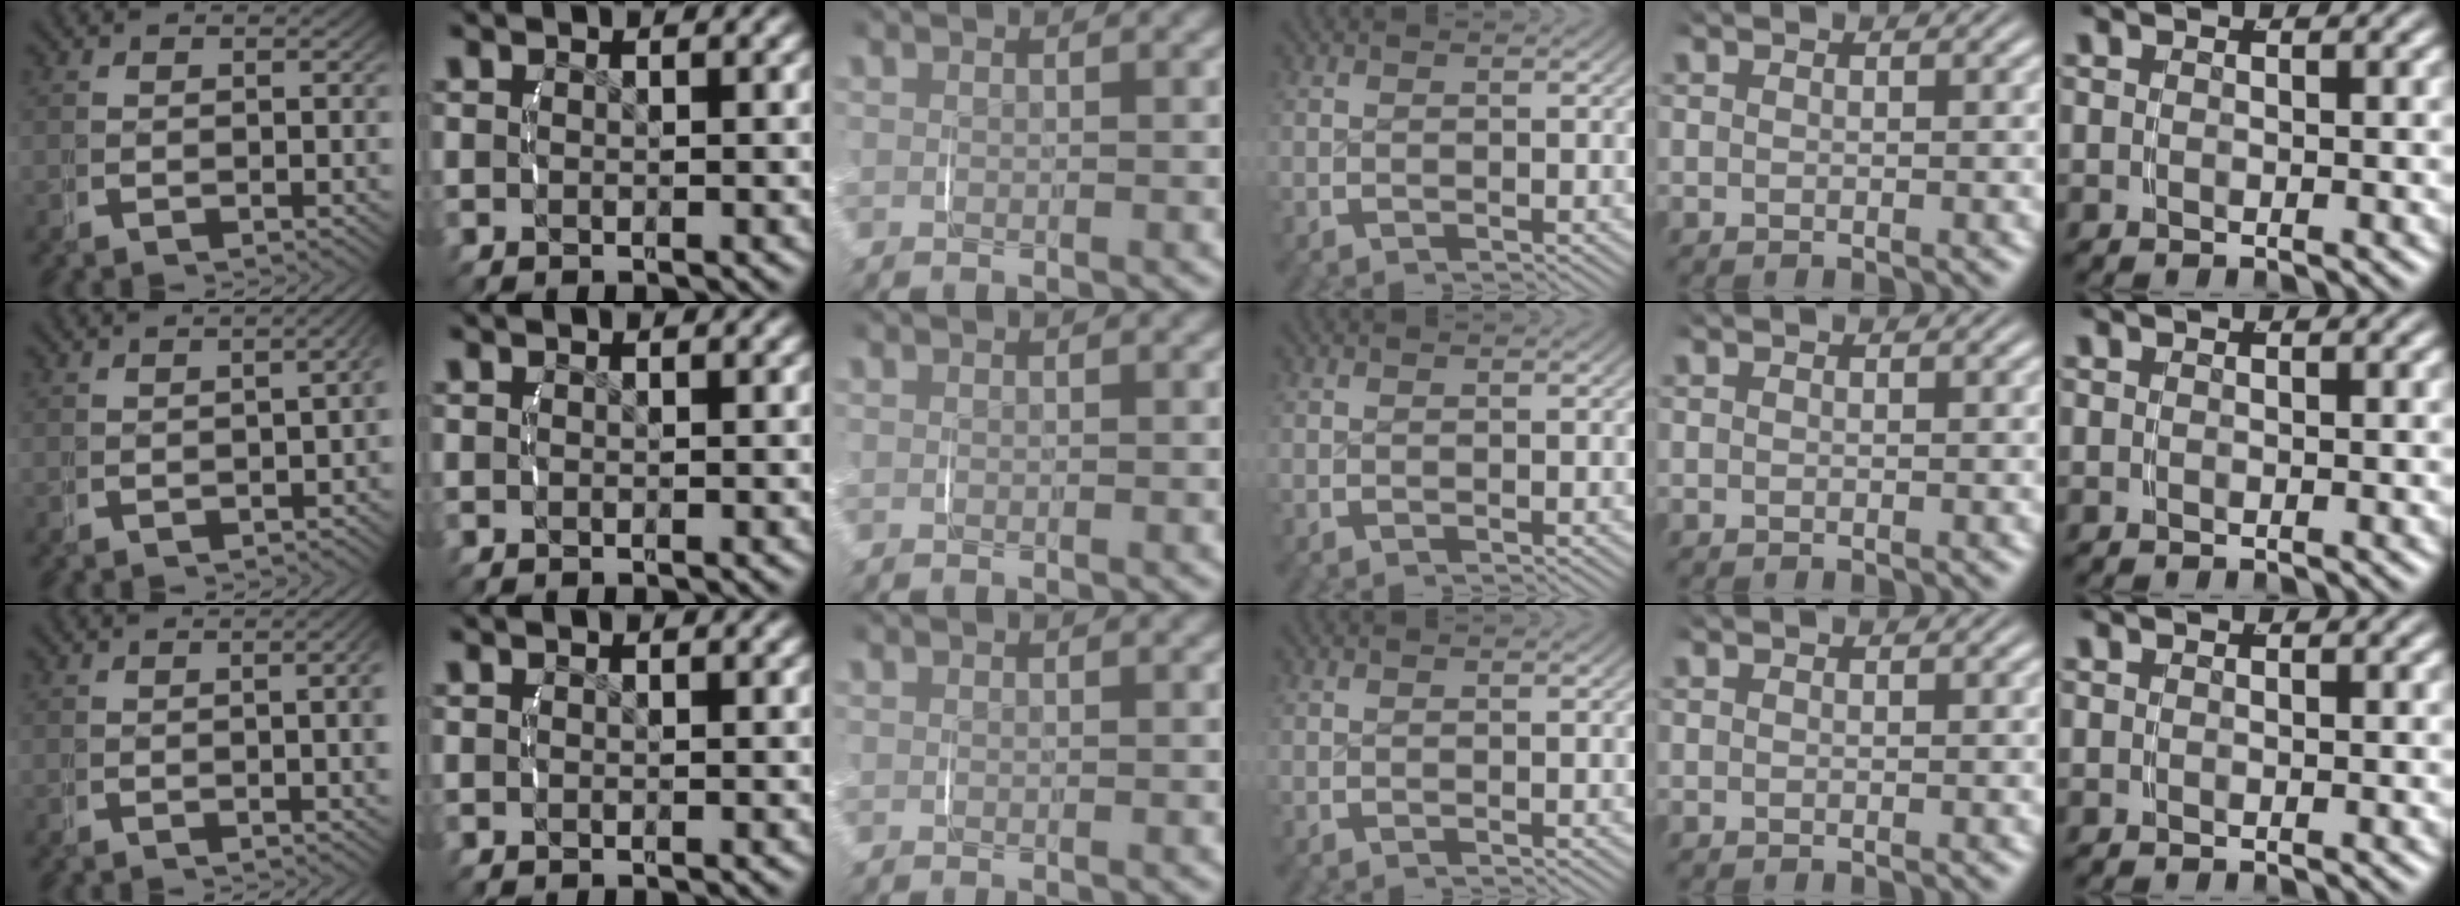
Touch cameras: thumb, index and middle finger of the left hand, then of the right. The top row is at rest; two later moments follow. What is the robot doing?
{"motion": "lift_and_place", "object": "jewelry box"}